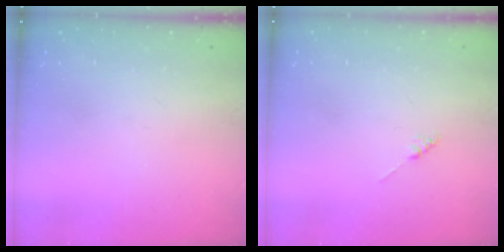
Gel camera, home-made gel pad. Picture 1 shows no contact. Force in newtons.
{"total": 0.0}